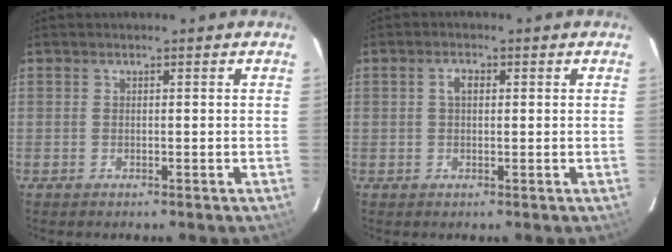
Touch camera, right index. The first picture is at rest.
{"total": 2.3, "force": [0.5, 1.3, 1.8], "torque": [-0.033, 0.008, 0.008]}